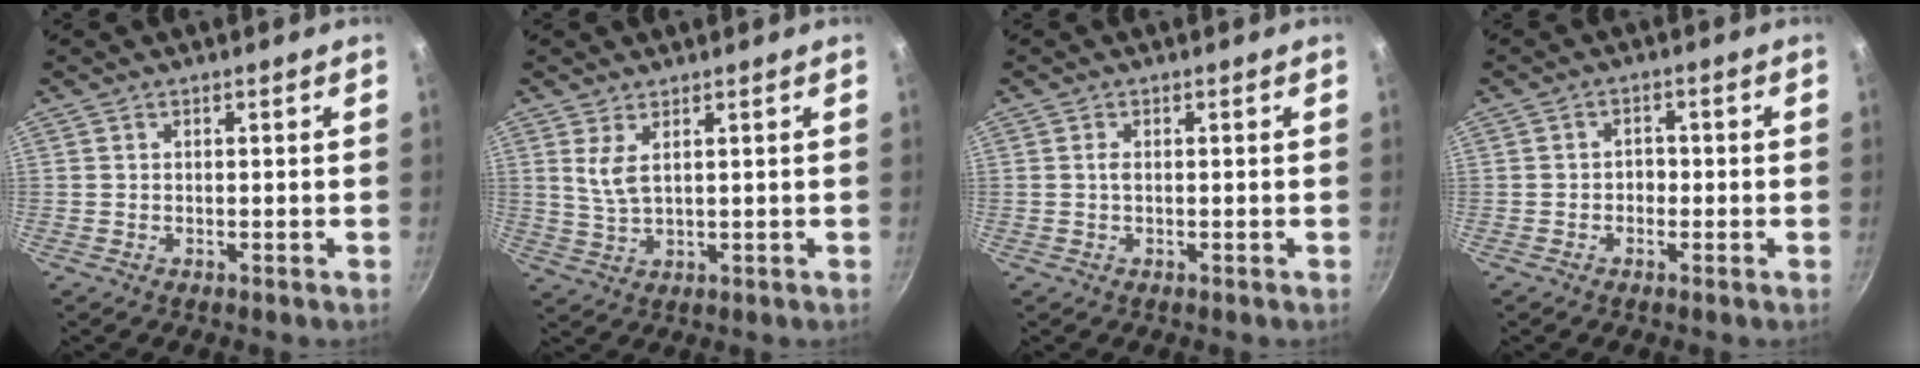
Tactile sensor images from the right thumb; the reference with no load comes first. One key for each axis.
{"total": 4.2, "fx": 1.7, "fy": 1.7, "fz": 3.5, "tx": -0.069, "ty": -0.016, "tz": 0.038}
{"total": 0.9, "fx": 0.0, "fy": 0.5, "fz": 0.8, "tx": -0.016, "ty": 0.002, "tz": -0.001}
{"total": 2.2, "fx": -0.7, "fy": 1.8, "fz": 1.1, "tx": -0.002, "ty": 0.009, "tz": -0.013}